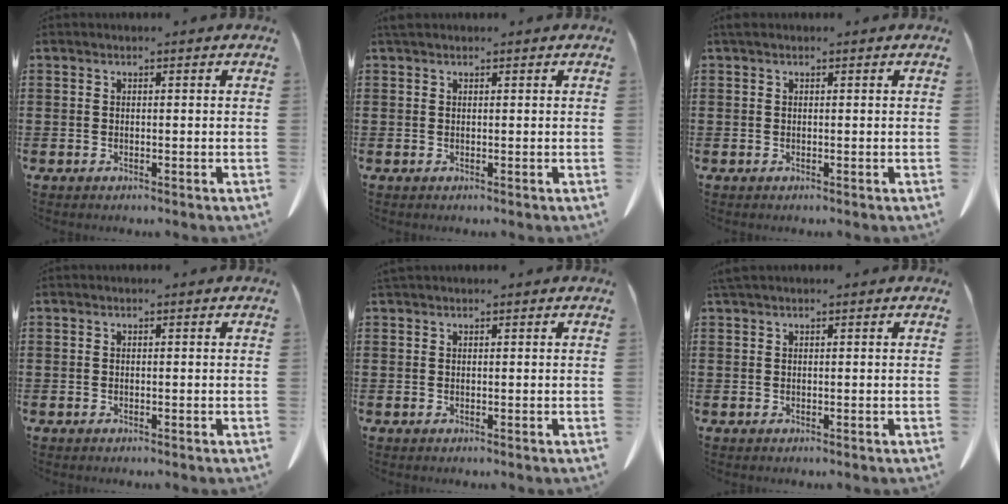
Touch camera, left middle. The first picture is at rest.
{"total": 0.8, "force": [0.6, 0.4, 0.4], "torque": [-0.010, 0.002, 0.012]}
{"total": 0.5, "force": [0.2, 0.3, 0.4], "torque": [-0.009, 0.003, 0.004]}
{"total": 0.0}
{"total": 0.6, "force": [0.6, 0.2, 0.2], "torque": [-0.006, 0.000, 0.012]}
{"total": 0.7, "force": [0.6, 0.1, 0.4], "torque": [-0.010, -0.001, 0.012]}